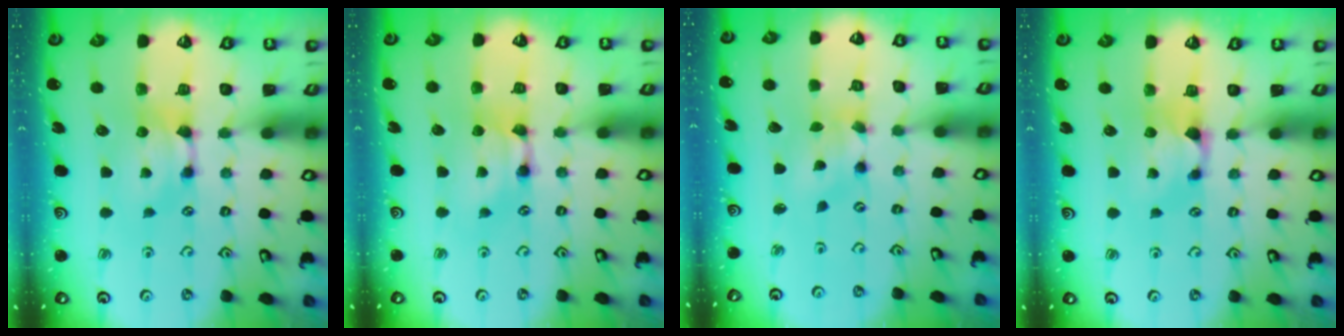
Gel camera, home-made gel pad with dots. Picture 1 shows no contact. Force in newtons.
{"total": 1.8, "press": 1.8, "slide": 0.2}
{"total": 2.2, "press": 1.7, "slide": 1.4}
{"total": 1.1, "press": 0.9, "slide": 0.7}